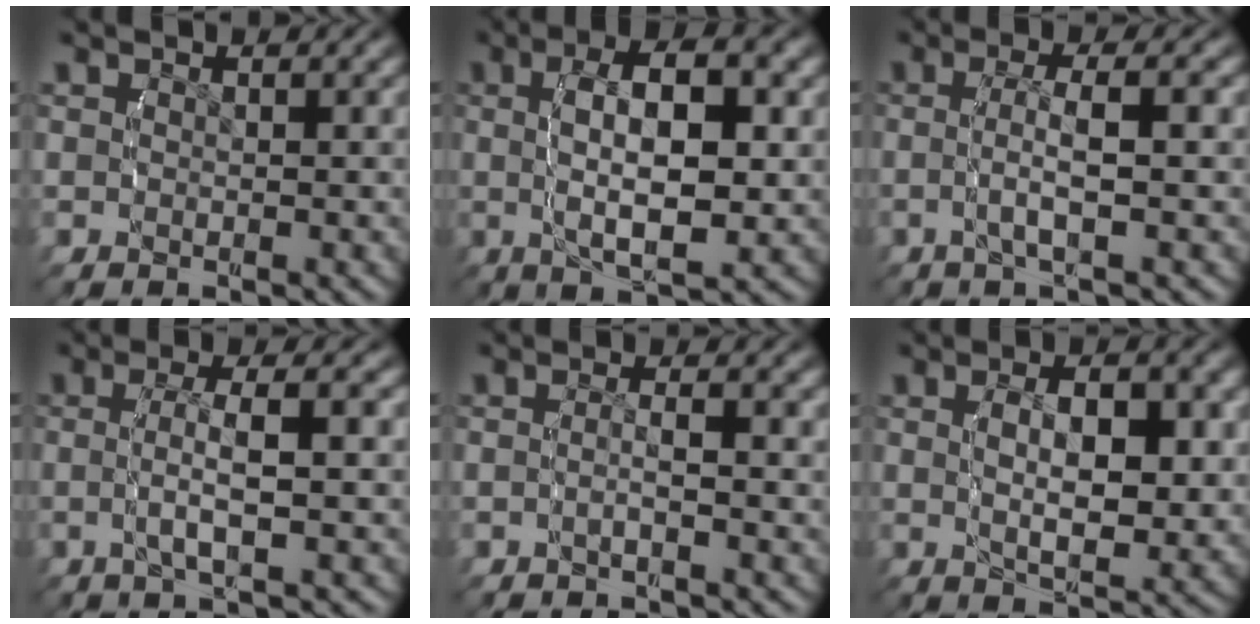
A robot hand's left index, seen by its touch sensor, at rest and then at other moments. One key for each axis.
{"total": 8.0, "fx": 0.2, "fy": 3.3, "fz": 7.2, "tx": -0.117, "ty": 0.007, "tz": -0.001}
{"total": 3.1, "fx": -0.3, "fy": 0.4, "fz": 3.0, "tx": -0.057, "ty": 0.010, "tz": -0.013}
{"total": 3.4, "fx": -0.2, "fy": 0.6, "fz": 3.3, "tx": -0.063, "ty": 0.010, "tz": -0.011}
{"total": 1.4, "fx": -0.7, "fy": 0.1, "fz": 1.3, "tx": -0.026, "ty": 0.005, "tz": -0.017}
{"total": 5.7, "fx": 0.2, "fy": 2.5, "fz": 5.1, "tx": -0.074, "ty": -0.004, "tz": 0.003}